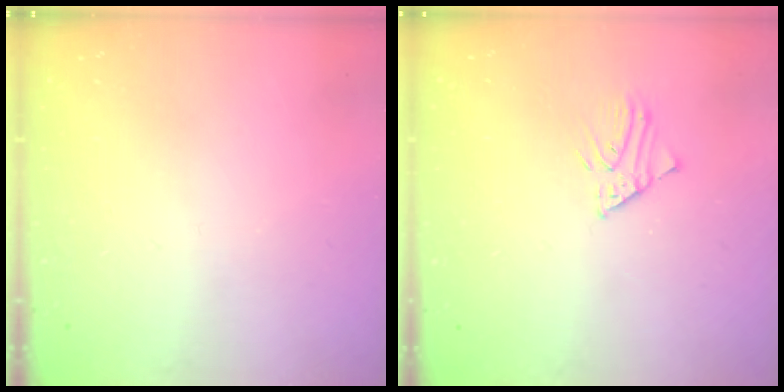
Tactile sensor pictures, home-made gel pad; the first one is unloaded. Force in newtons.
{"total": 2.5, "press": 2.5, "slide": 0.2}